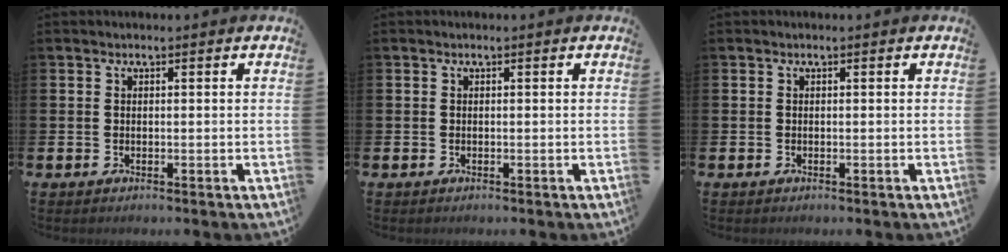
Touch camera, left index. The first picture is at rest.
{"total": 0.0}
{"total": 0.0}